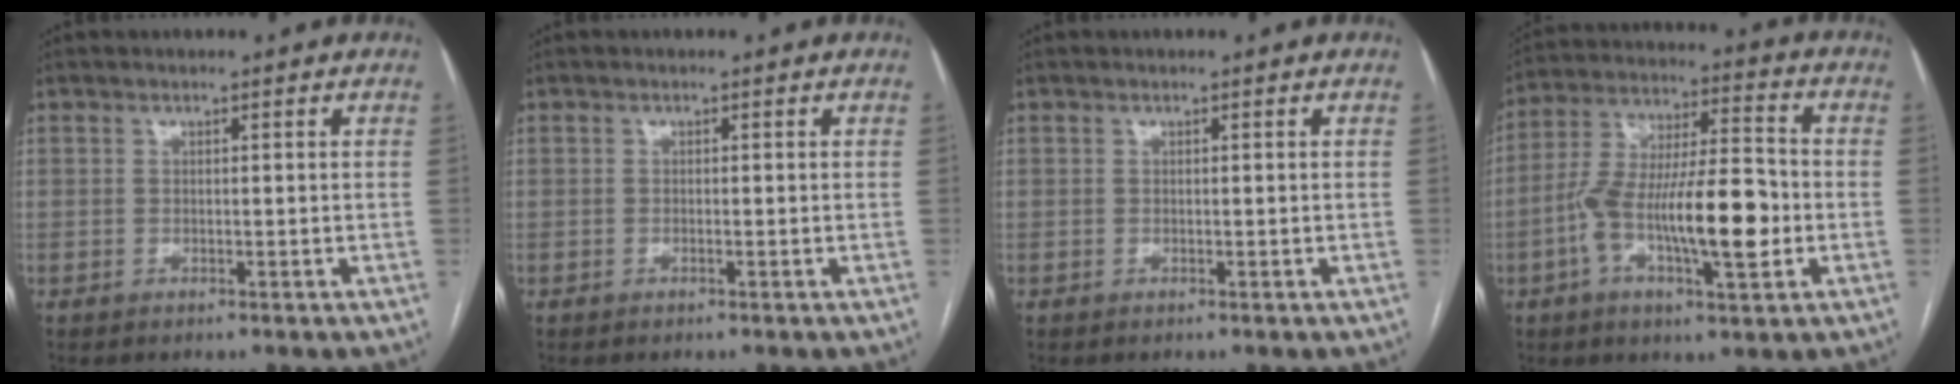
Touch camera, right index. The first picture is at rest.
{"total": 0.0}
{"total": 0.0}
{"total": 16.1, "force": [-3.8, 3.7, 15.2], "torque": [-0.281, 0.014, -0.064]}